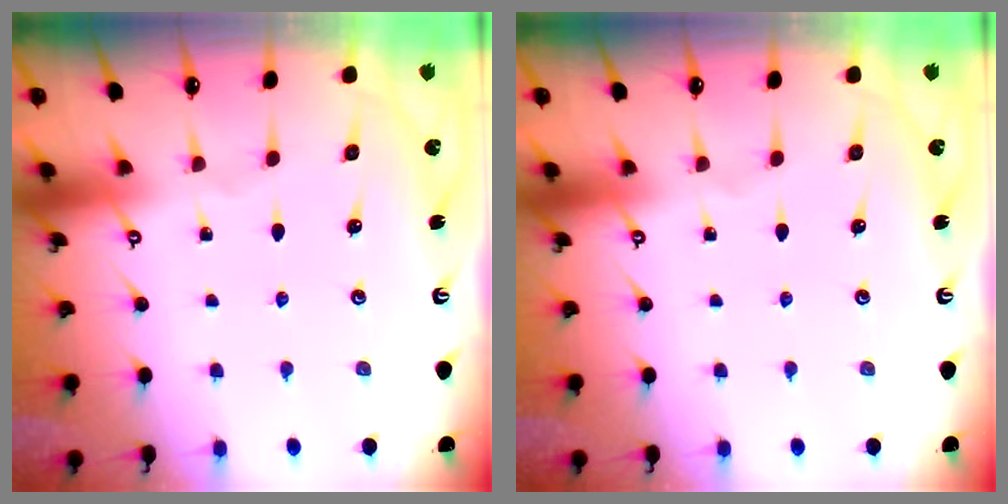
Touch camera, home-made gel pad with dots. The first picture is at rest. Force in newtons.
{"total": 0.0}